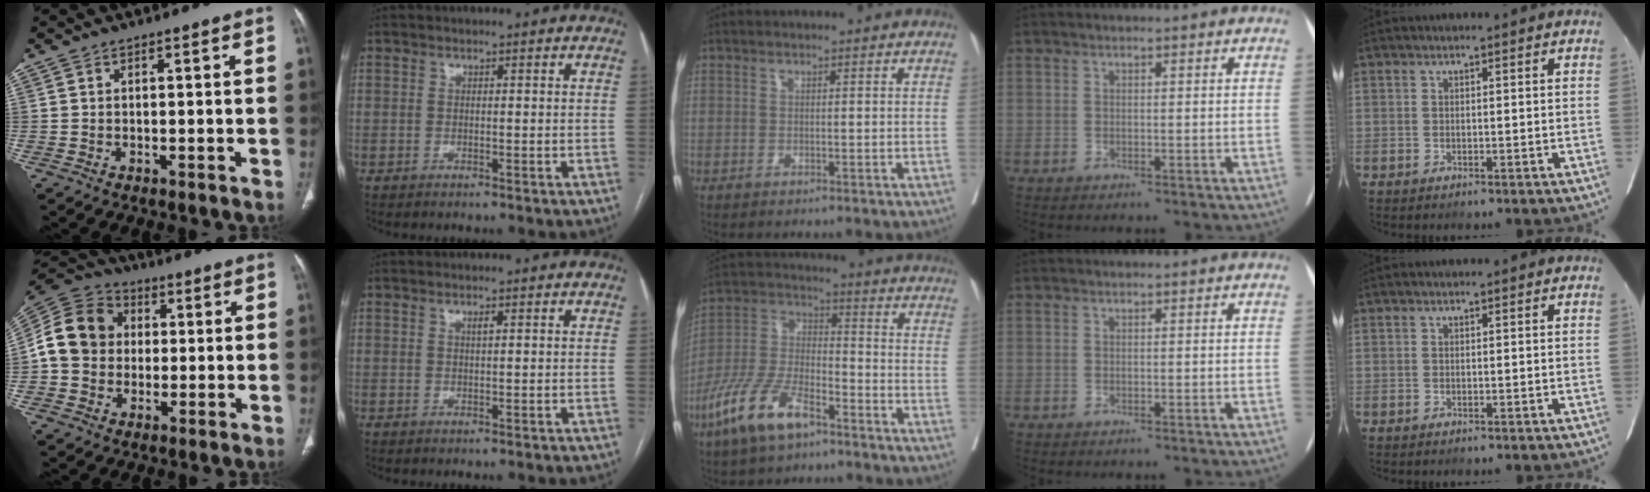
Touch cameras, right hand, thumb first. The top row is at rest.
{"thumb": {"total": 13.8, "force": [0.6, 12.0, 6.8], "torque": [-0.119, 0.029, 0.004]}, "index": {"total": 0.7, "force": [0.3, 0.1, 0.6], "torque": [-0.012, 0.001, 0.005]}, "middle": {"total": 12.5, "force": [-7.5, 4.5, 8.9], "torque": [-0.198, -0.004, -0.148]}}